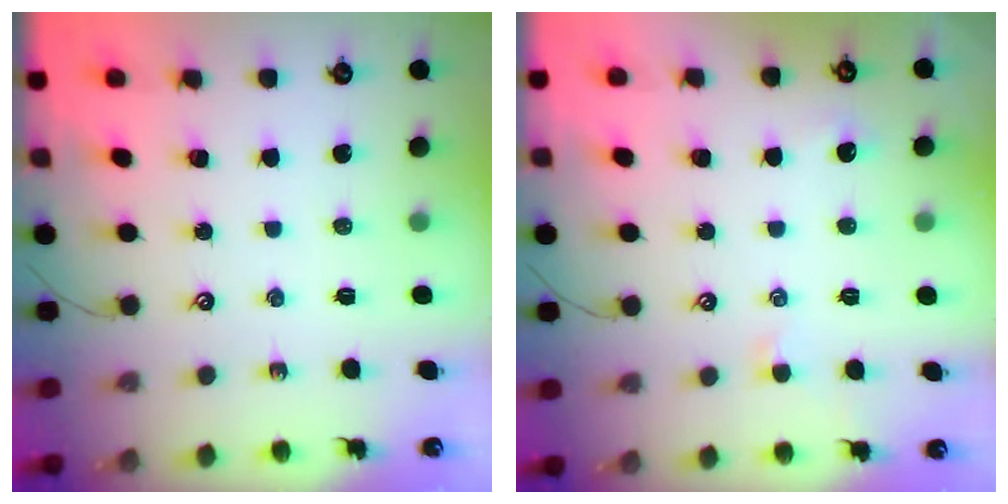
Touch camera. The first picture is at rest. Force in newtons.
{"total": 1.0, "press": 0.9, "slide": 0.4}